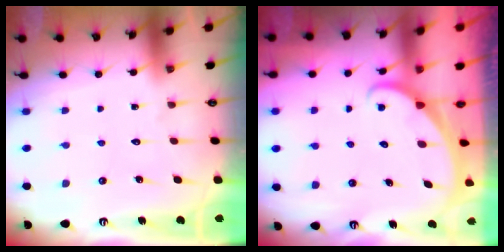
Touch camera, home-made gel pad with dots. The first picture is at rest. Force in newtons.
{"total": 1.4, "press": 1.4, "slide": 0.0}